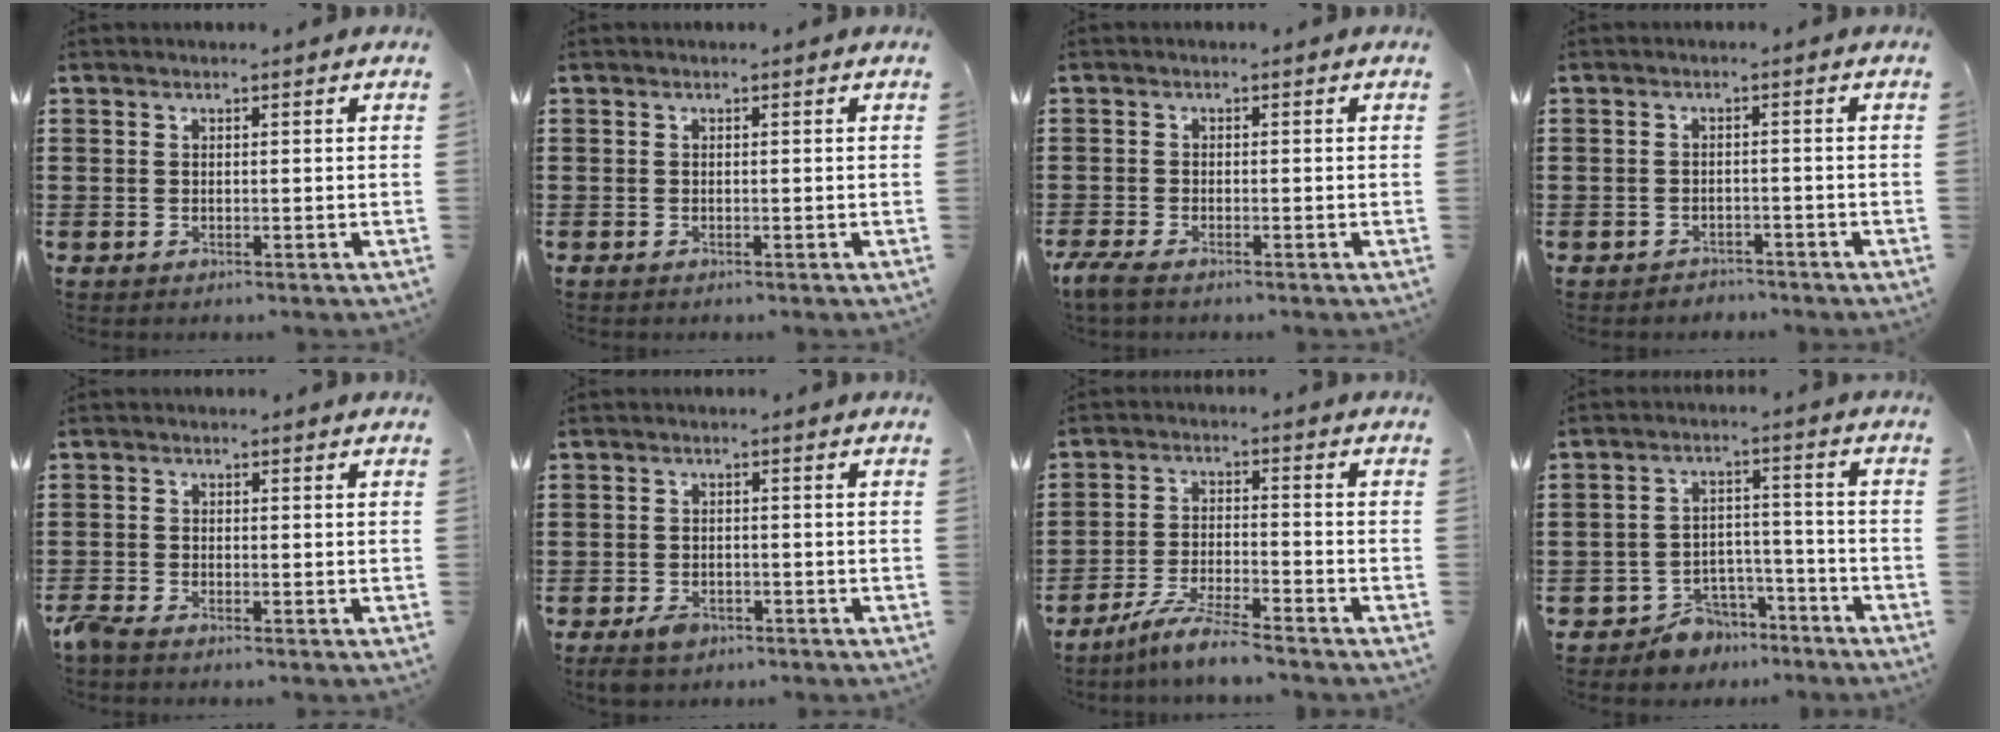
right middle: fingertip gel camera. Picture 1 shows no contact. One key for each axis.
{"total": 0.0}
{"total": 1.9, "fx": -1.4, "fy": 0.3, "fz": 1.2, "tx": -0.036, "ty": -0.003, "tz": -0.032}
{"total": 1.8, "fx": -1.8, "fy": 0.4, "fz": -0.2, "tx": -0.002, "ty": 0.003, "tz": -0.042}
{"total": 1.8, "fx": -1.6, "fy": 0.1, "fz": 0.8, "tx": -0.036, "ty": -0.007, "tz": -0.039}
{"total": 2.3, "fx": -1.8, "fy": 1.0, "fz": 1.0, "tx": -0.021, "ty": 0.004, "tz": -0.036}
{"total": 6.1, "fx": -5.5, "fy": -0.1, "fz": 2.7, "tx": -0.063, "ty": -0.013, "tz": -0.108}
{"total": 5.5, "fx": -5.2, "fy": 1.9, "fz": 0.4, "tx": -0.012, "ty": 0.019, "tz": -0.104}